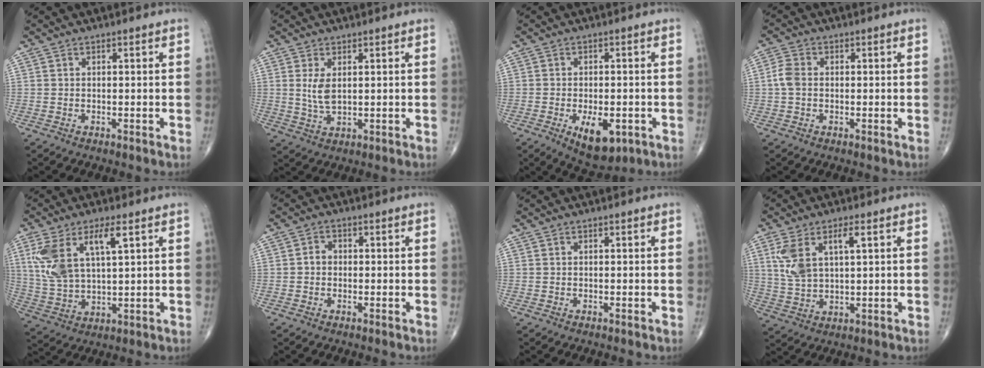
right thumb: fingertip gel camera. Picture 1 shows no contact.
{"total": 4.1, "force": [0.9, 2.0, 3.5], "torque": [-0.068, -0.010, 0.026]}
{"total": 8.7, "force": [-3.1, 4.3, 6.8], "torque": [-0.093, 0.000, -0.033]}
{"total": 3.4, "force": [-0.1, 2.4, 2.4], "torque": [-0.054, 0.008, -0.009]}
{"total": 12.3, "force": [4.8, 5.0, 10.2], "torque": [-0.213, -0.009, 0.102]}
{"total": 2.0, "force": [-0.2, 1.7, 1.0], "torque": [-0.008, 0.009, -0.007]}
{"total": 0.0}
{"total": 8.9, "force": [3.1, 3.8, 7.4], "torque": [-0.155, 0.000, 0.068]}